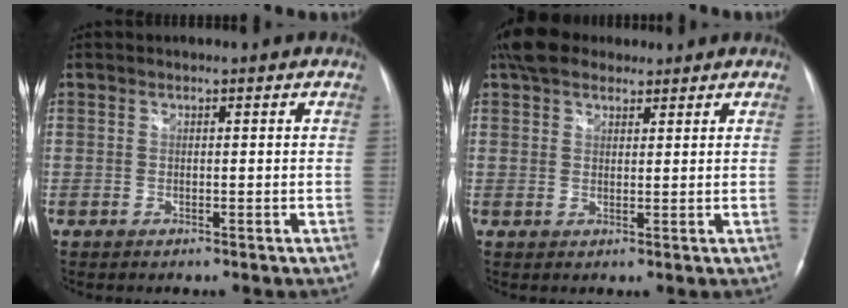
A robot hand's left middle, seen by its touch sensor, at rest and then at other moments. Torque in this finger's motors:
{"motor_torque": [0.51, -0.39, 0.08, 0.05]}